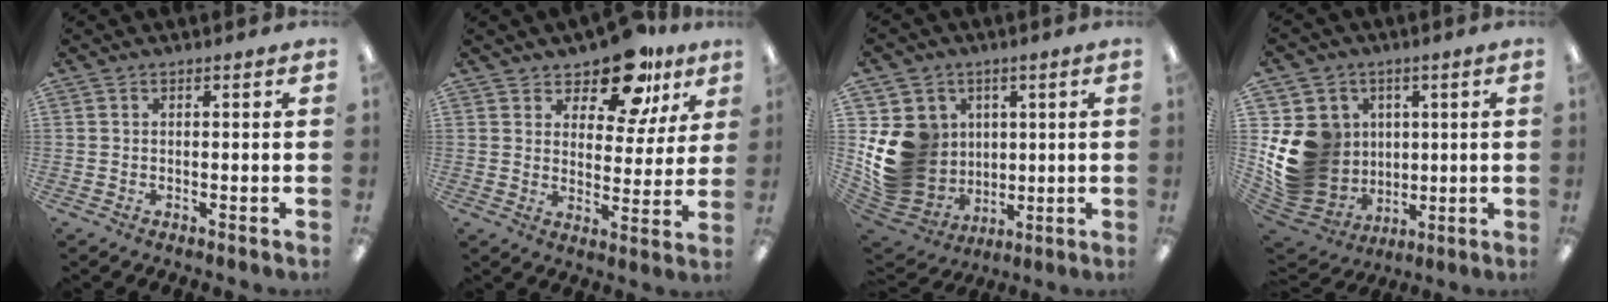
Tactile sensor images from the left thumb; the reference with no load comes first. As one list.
[{"total": 13.5, "force": [10.3, 6.0, 6.4], "torque": [-0.100, -0.061, 0.183]}, {"total": 16.8, "force": [1.6, 15.1, 7.1], "torque": [-0.163, -0.019, 0.049]}, {"total": 17.9, "force": [1.0, 16.2, 7.7], "torque": [-0.175, -0.018, 0.046]}]